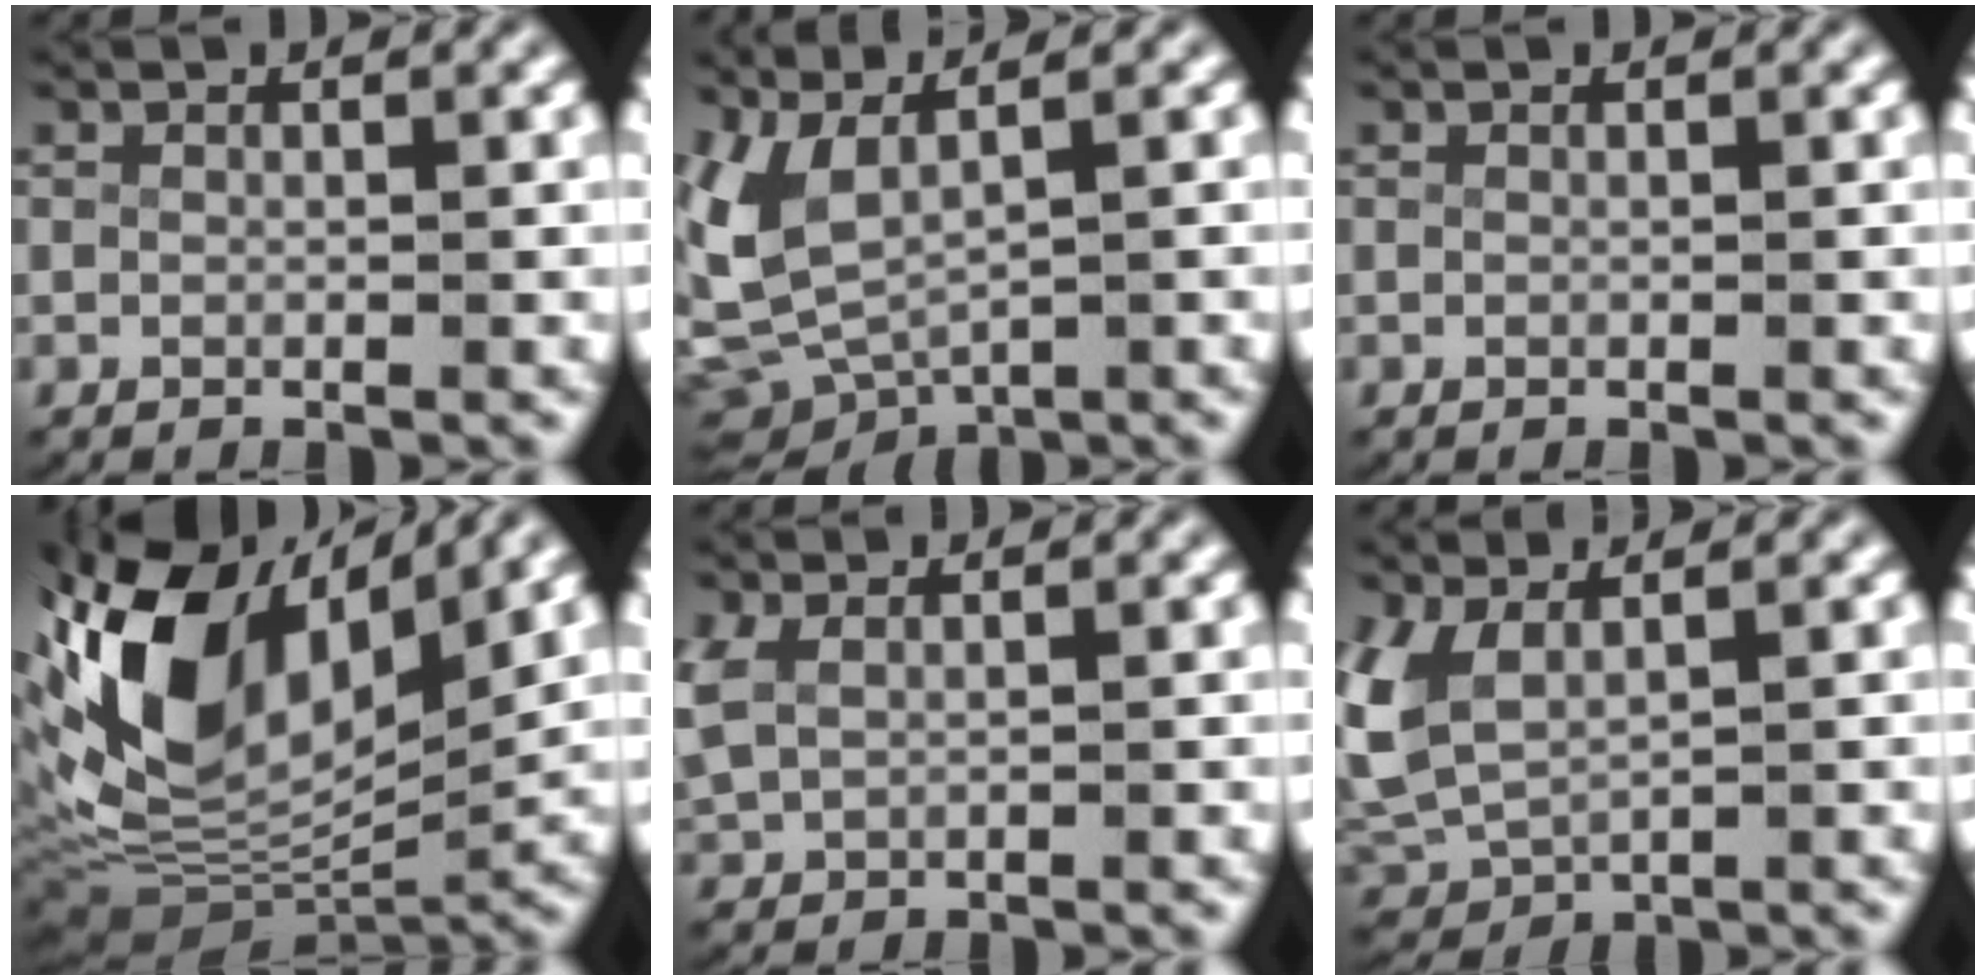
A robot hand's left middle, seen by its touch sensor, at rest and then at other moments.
{"total": 7.7, "force": [0.4, 6.2, 4.6], "torque": [-0.132, -0.024, 0.015]}
{"total": 0.0}
{"total": 15.2, "force": [3.3, 9.0, 11.8], "torque": [-0.253, -0.015, 0.063]}
{"total": 2.0, "force": [0.7, 1.5, 1.1], "torque": [-0.045, -0.006, 0.025]}
{"total": 5.3, "force": [0.9, 4.1, 3.2], "torque": [-0.112, -0.016, 0.032]}